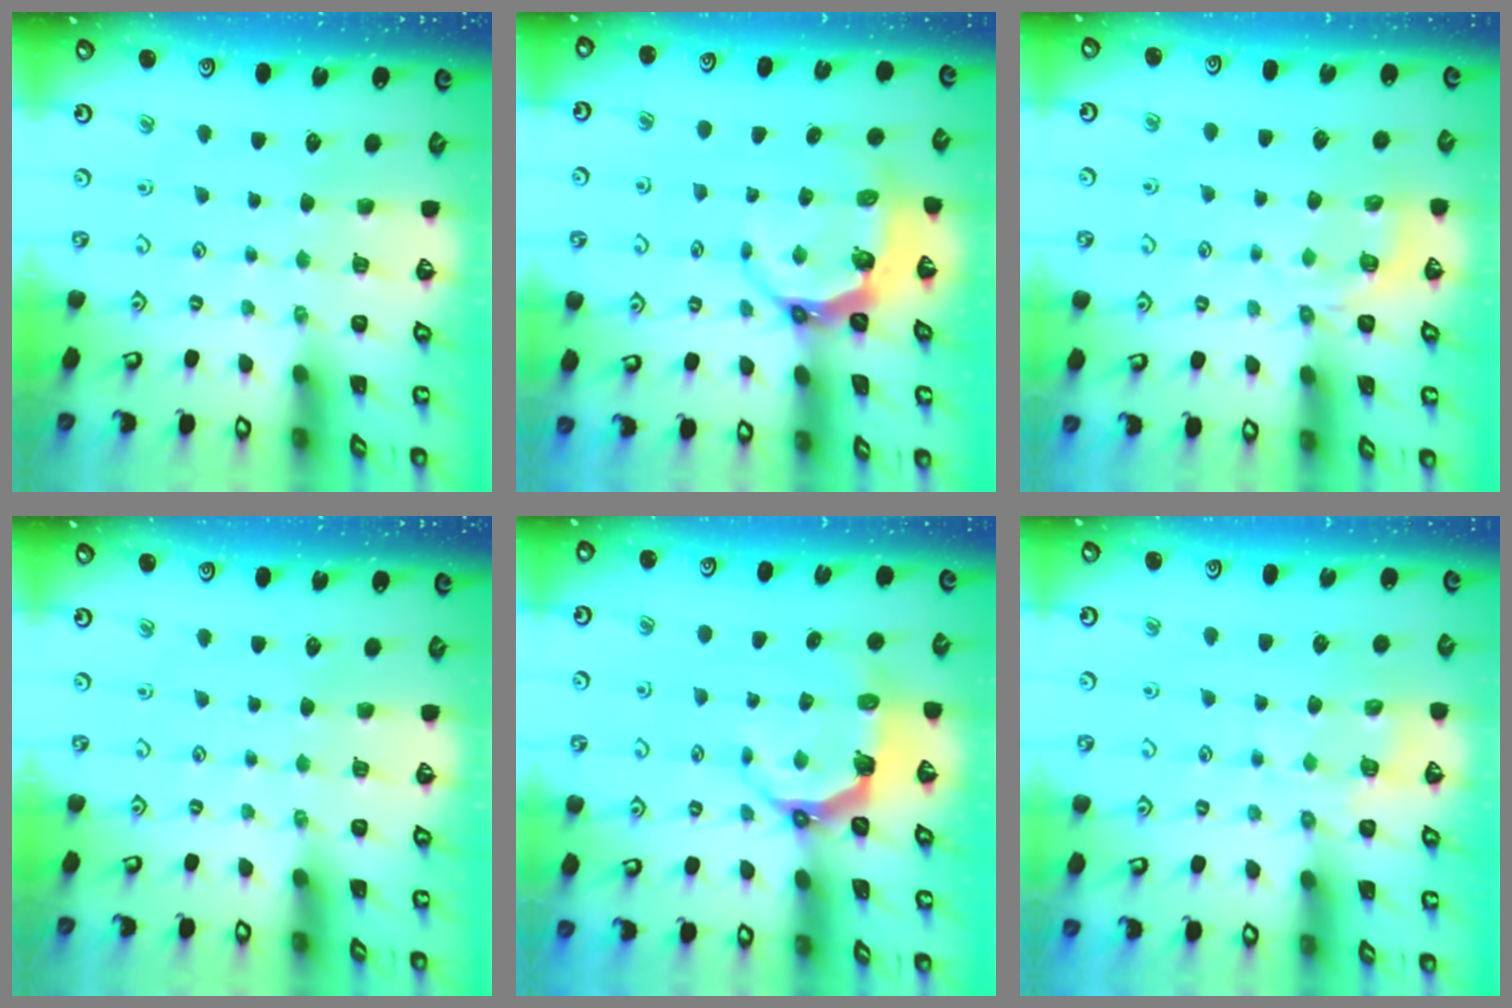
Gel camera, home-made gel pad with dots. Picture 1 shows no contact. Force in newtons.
{"total": 7.1, "press": 6.1, "slide": 3.6}
{"total": 4.5, "press": 4.1, "slide": 2.0}
{"total": 0.0}
{"total": 6.3, "press": 4.5, "slide": 4.3}
{"total": 7.7, "press": 7.6, "slide": 1.0}